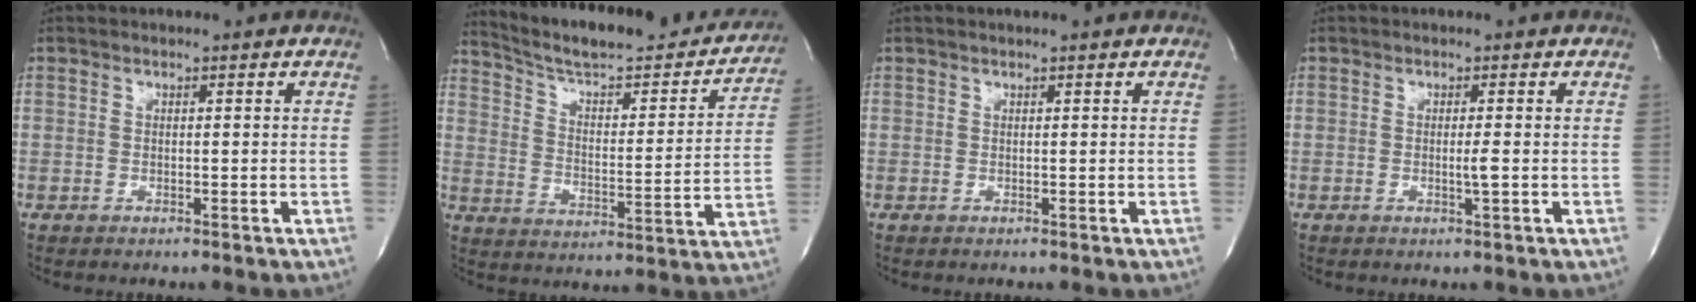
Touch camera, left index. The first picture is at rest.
{"total": 24.2, "force": [21.8, 4.4, 9.6], "torque": [-0.142, -0.033, 0.295]}
{"total": 0.7, "force": [0.5, -0.2, 0.4], "torque": [-0.004, 0.005, 0.009]}
{"total": 1.4, "force": [-0.7, -0.4, 1.1], "torque": [-0.022, -0.009, -0.012]}